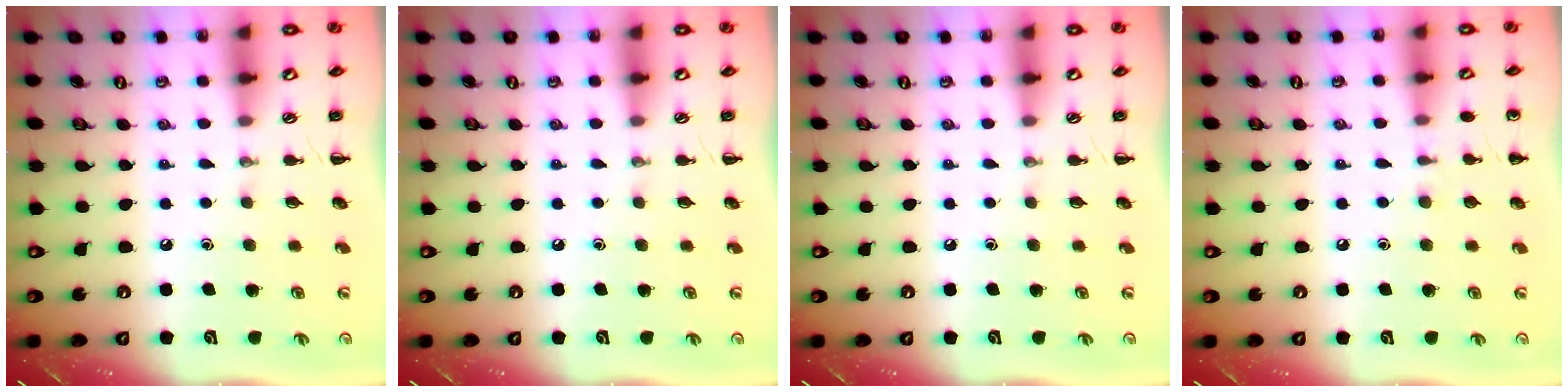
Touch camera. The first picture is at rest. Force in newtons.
{"total": 0.0}
{"total": 0.0}
{"total": 4.9, "press": 4.7, "slide": 1.5}